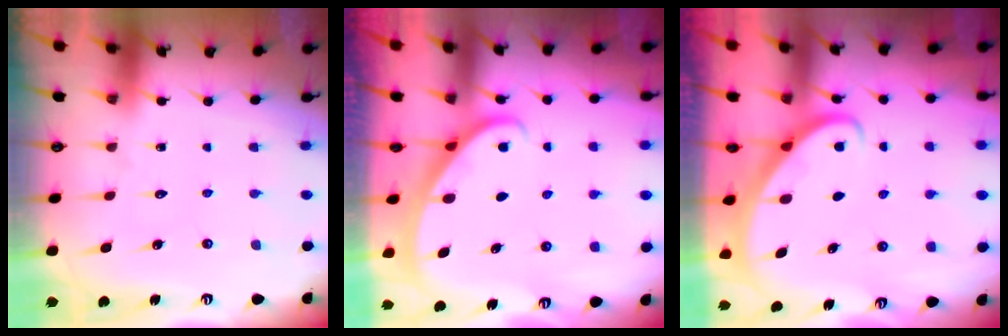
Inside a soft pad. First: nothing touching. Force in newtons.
{"total": 1.9, "press": 1.9, "slide": 0.1}
{"total": 2.9, "press": 2.9, "slide": 0.2}